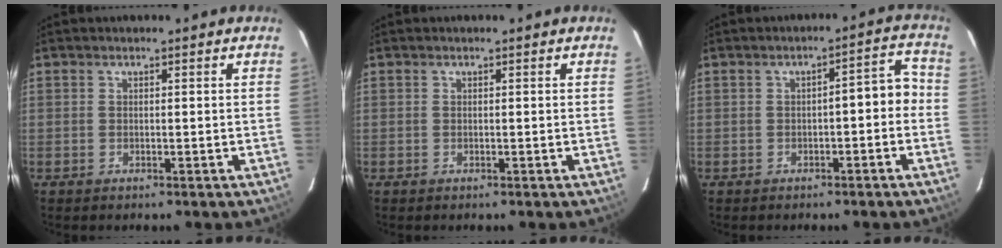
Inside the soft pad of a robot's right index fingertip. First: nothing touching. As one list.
[{"total": 0.0}, {"total": 4.9, "force": [-1.0, 1.6, 4.5], "torque": [-0.053, 0.032, -0.014]}]